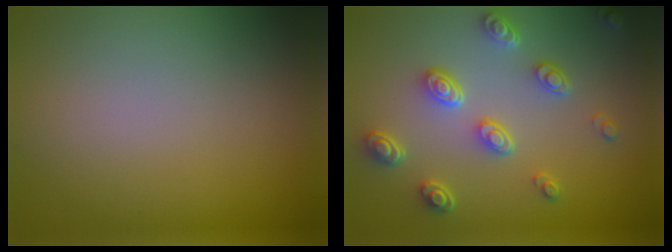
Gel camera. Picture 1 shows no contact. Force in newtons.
{"total": 4.5, "press": 3.5, "slide": 2.9}